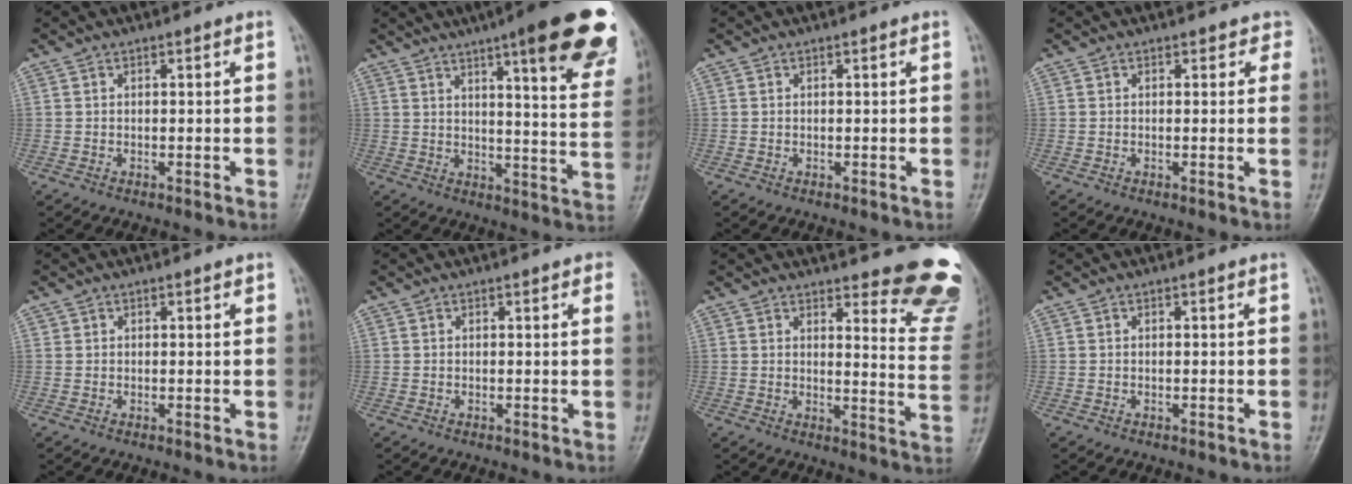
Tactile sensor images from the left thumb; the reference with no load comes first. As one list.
[{"total": 23.9, "force": [14.4, 4.4, 18.5], "torque": [-0.215, -0.050, 0.177]}, {"total": 0.0}, {"total": 2.2, "force": [1.6, 1.5, 0.5], "torque": [0.027, -0.005, 0.001]}, {"total": 1.0, "force": [0.6, 0.7, 0.5], "torque": [0.002, -0.004, 0.007]}, {"total": 3.3, "force": [2.1, 0.8, 2.4], "torque": [-0.017, 0.004, 0.016]}, {"total": 15.7, "force": [13.2, 3.5, 7.6], "torque": [-0.047, -0.124, 0.137]}, {"total": 0.0}]